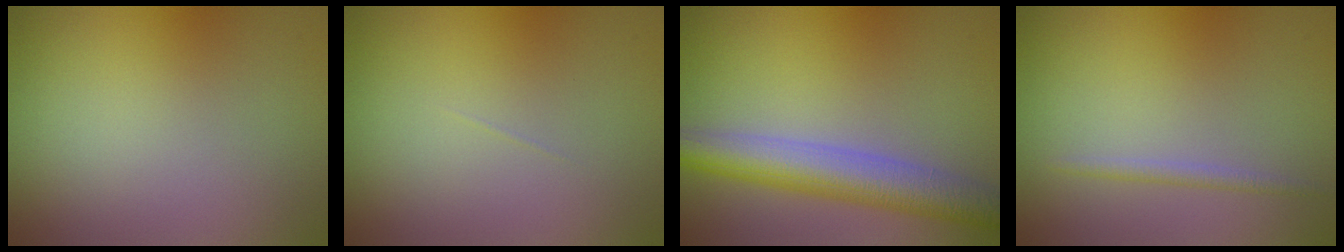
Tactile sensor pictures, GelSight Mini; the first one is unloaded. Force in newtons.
{"total": 0.0}
{"total": 6.2, "press": 6.2, "slide": 0.3}
{"total": 1.1, "press": 1.1, "slide": 0.1}